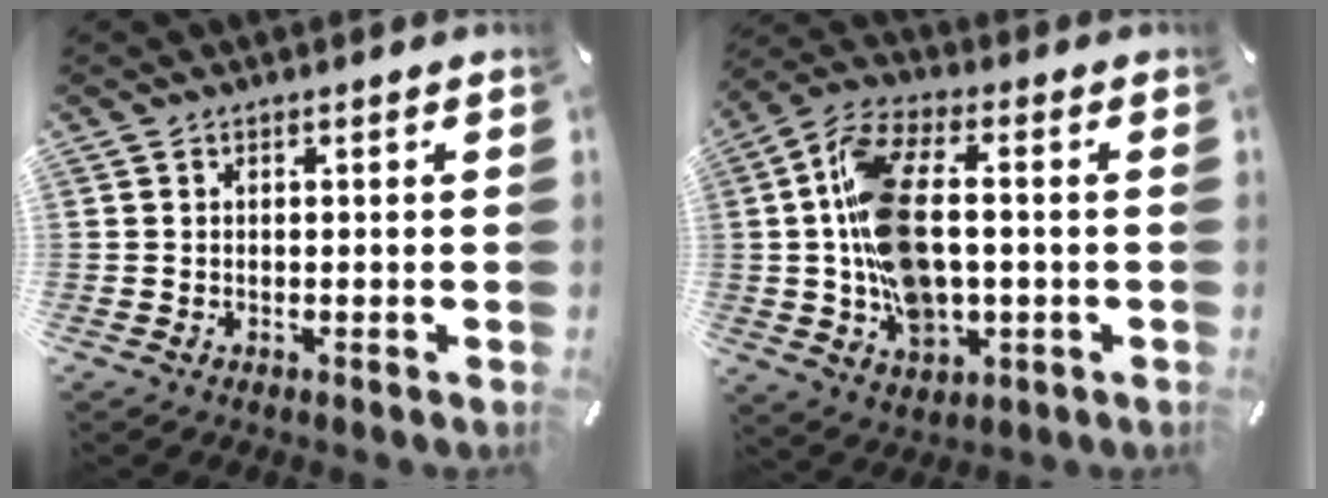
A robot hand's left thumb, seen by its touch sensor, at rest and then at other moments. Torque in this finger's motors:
{"motor_torque": [1.88, 3.13, 0.53, -0.10, 0.23]}